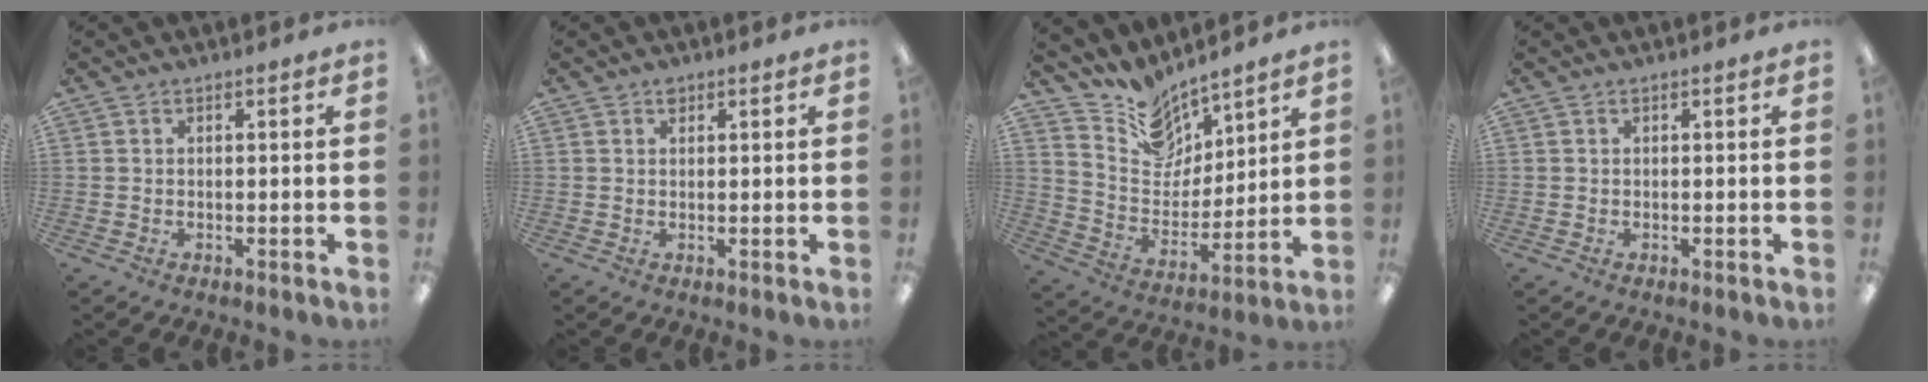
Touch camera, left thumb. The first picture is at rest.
{"total": 1.3, "force": [0.9, 0.7, 0.6], "torque": [-0.005, -0.003, 0.016]}
{"total": 11.3, "force": [9.8, 5.4, 1.9], "torque": [-0.057, -0.081, 0.188]}
{"total": 0.0}